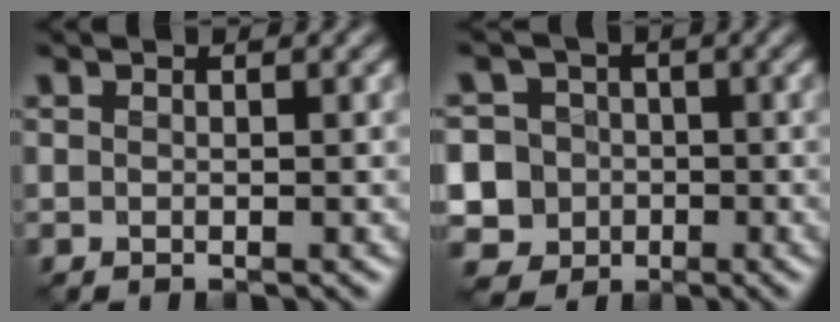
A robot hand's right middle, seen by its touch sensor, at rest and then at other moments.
{"total": 9.6, "force": [-3.8, 8.5, 2.5], "torque": [-0.046, -0.002, -0.102]}